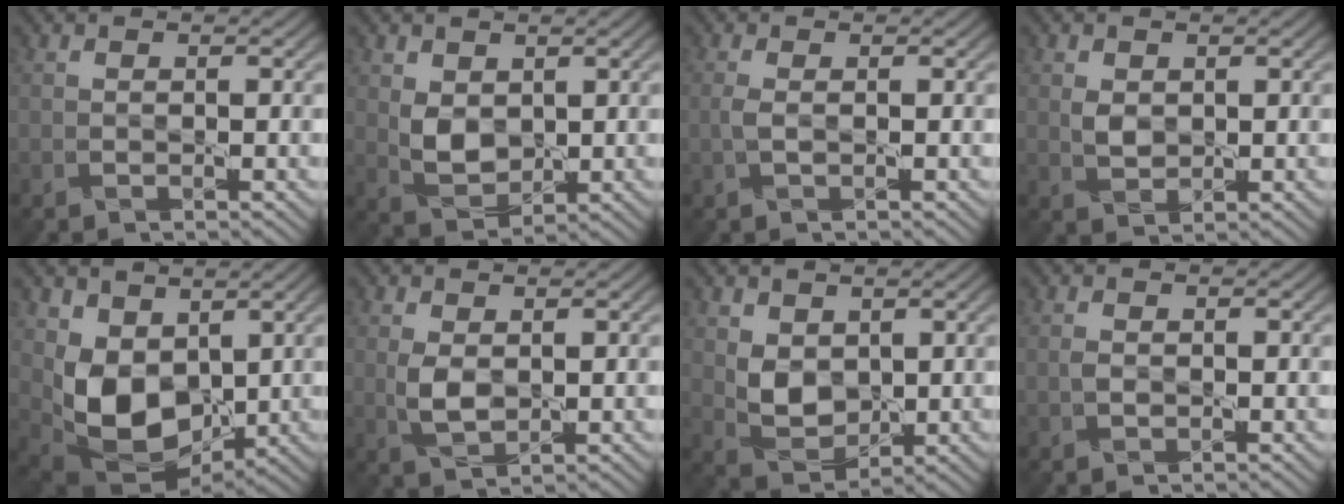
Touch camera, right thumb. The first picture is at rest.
{"total": 4.4, "force": [1.2, 3.1, 2.8], "torque": [-0.067, -0.006, 0.028]}
{"total": 1.4, "force": [-0.1, 0.5, 1.3], "torque": [-0.035, 0.002, -0.003]}
{"total": 2.2, "force": [0.6, 1.6, 1.4], "torque": [-0.035, -0.002, 0.013]}
{"total": 9.3, "force": [1.6, 6.6, 6.4], "torque": [-0.149, -0.025, 0.034]}
{"total": 3.3, "force": [0.4, 1.9, 2.6], "torque": [-0.062, -0.004, 0.012]}
{"total": 4.8, "force": [1.4, 3.5, 2.9], "torque": [-0.069, -0.009, 0.034]}
{"total": 0.9, "force": [-0.1, 0.6, 0.7], "torque": [-0.016, -0.001, -0.003]}